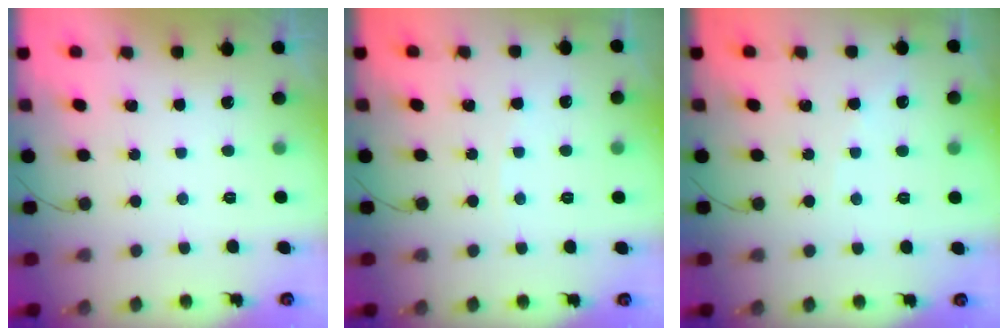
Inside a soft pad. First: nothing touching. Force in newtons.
{"total": 1.8, "press": 1.7, "slide": 0.2}
{"total": 2.7, "press": 2.6, "slide": 0.4}